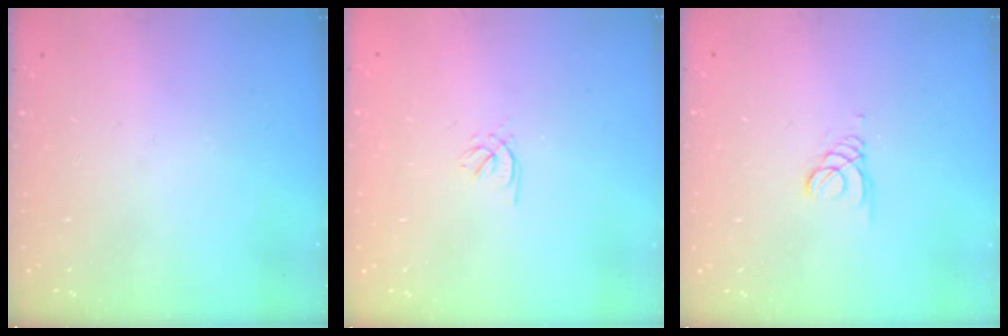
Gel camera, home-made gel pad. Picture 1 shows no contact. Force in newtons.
{"total": 0.5, "press": 0.3, "slide": 0.4}
{"total": 1.5, "press": 1.5, "slide": 0.1}